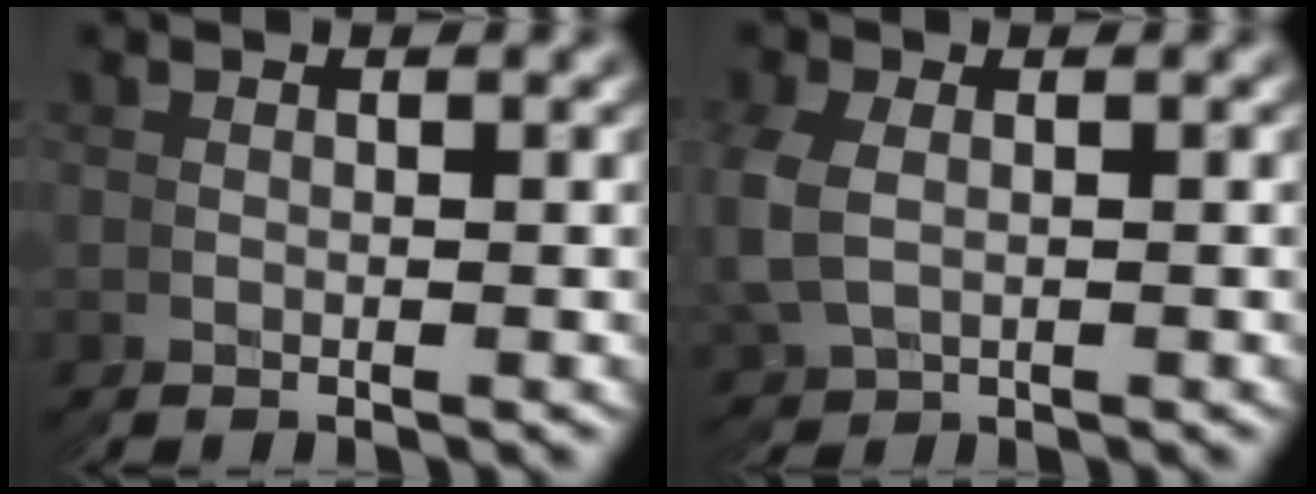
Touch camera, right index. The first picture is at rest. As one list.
[{"total": 3.5, "force": [0.0, 3.5, 0.2], "torque": [-0.026, -0.018, 0.008]}]